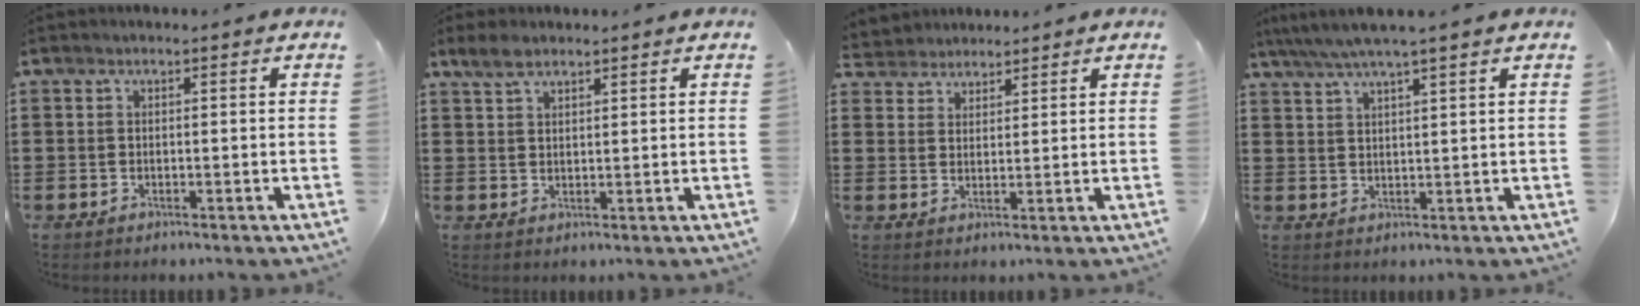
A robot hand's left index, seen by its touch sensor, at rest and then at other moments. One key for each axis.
{"total": 3.2, "fx": 2.4, "fy": 1.4, "fz": 1.6, "tx": -0.038, "ty": 0.005, "tz": 0.046}
{"total": 3.1, "fx": 2.7, "fy": 1.2, "fz": -0.7, "tx": 0.000, "ty": -0.002, "tz": 0.052}
{"total": 3.9, "fx": 3.1, "fy": -0.3, "fz": 2.3, "tx": -0.051, "ty": -0.008, "tz": 0.055}